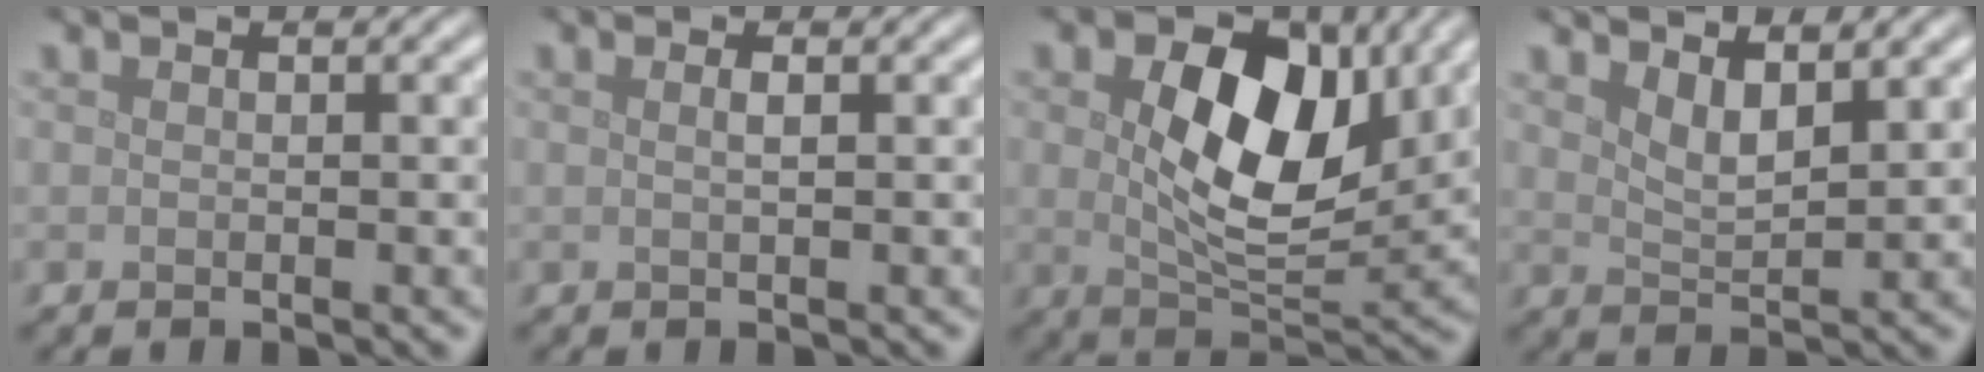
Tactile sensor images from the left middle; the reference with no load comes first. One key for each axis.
{"total": 1.1, "fx": 0.4, "fy": 0.4, "fz": 0.9, "tx": -0.006, "ty": -0.002, "tz": 0.000}
{"total": 10.4, "fx": 2.5, "fy": 6.1, "fz": 8.0, "tx": -0.145, "ty": -0.007, "tz": 0.045}
{"total": 2.6, "fx": 1.8, "fy": 0.7, "fz": 1.7, "tx": -0.033, "ty": -0.010, "tz": 0.037}